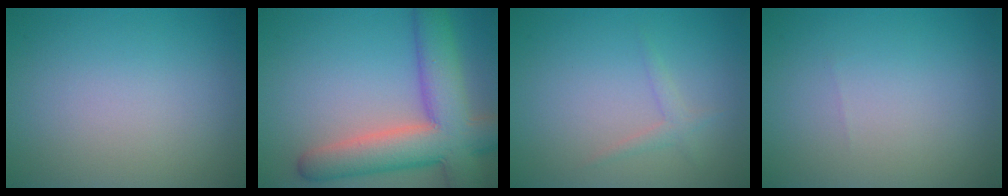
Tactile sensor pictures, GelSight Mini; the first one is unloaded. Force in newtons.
{"total": 9.7, "press": 9.7, "slide": 0.6}
{"total": 1.2, "press": 1.1, "slide": 0.1}
{"total": 0.0}